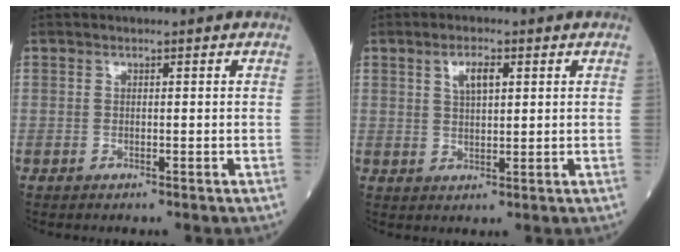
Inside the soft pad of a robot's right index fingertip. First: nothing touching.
{"total": 3.7, "force": [1.6, 1.2, 3.1], "torque": [-0.057, 0.002, 0.030]}